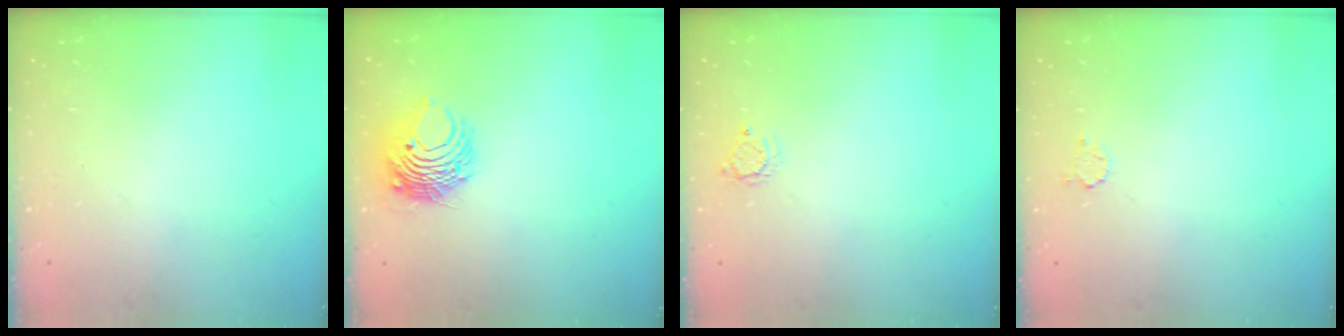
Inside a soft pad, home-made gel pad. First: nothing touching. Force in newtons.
{"total": 8.3, "press": 8.2, "slide": 0.3}
{"total": 3.0, "press": 3.0, "slide": 0.3}
{"total": 2.3, "press": 2.3, "slide": 0.3}